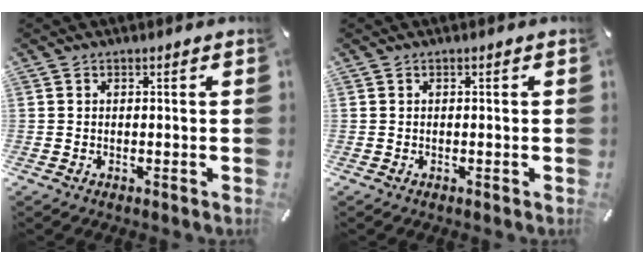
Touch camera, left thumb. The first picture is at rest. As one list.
[{"total": 0.0}]